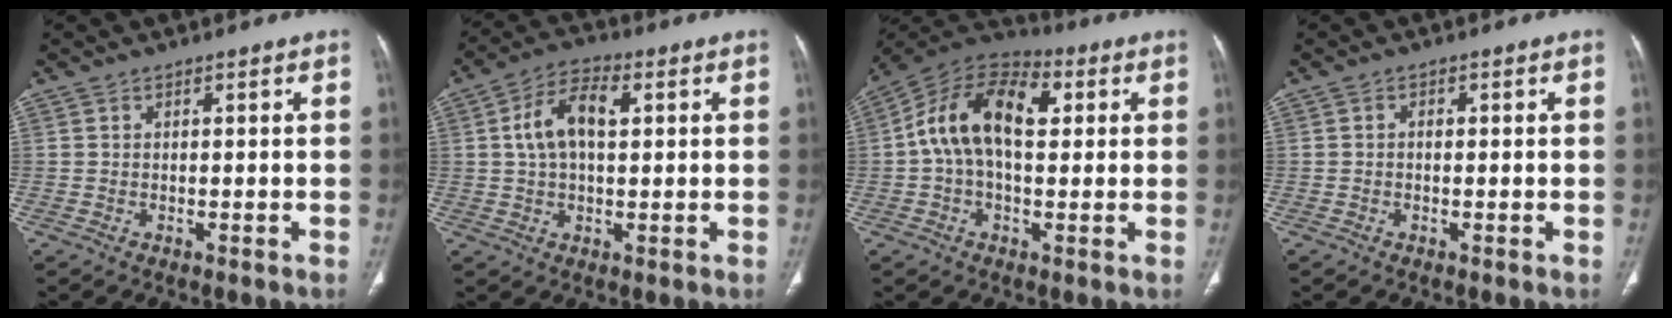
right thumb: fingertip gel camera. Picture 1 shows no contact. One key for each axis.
{"total": 9.5, "fx": 2.1, "fy": 5.2, "fz": 7.7, "tx": -0.143, "ty": 0.019, "tz": 0.035}
{"total": 15.3, "fx": 2.4, "fy": 9.0, "fz": 12.1, "tx": -0.207, "ty": 0.037, "tz": 0.035}
{"total": 0.9, "fx": -0.1, "fy": 0.7, "fz": 0.5, "tx": -0.007, "ty": 0.005, "tz": -0.003}